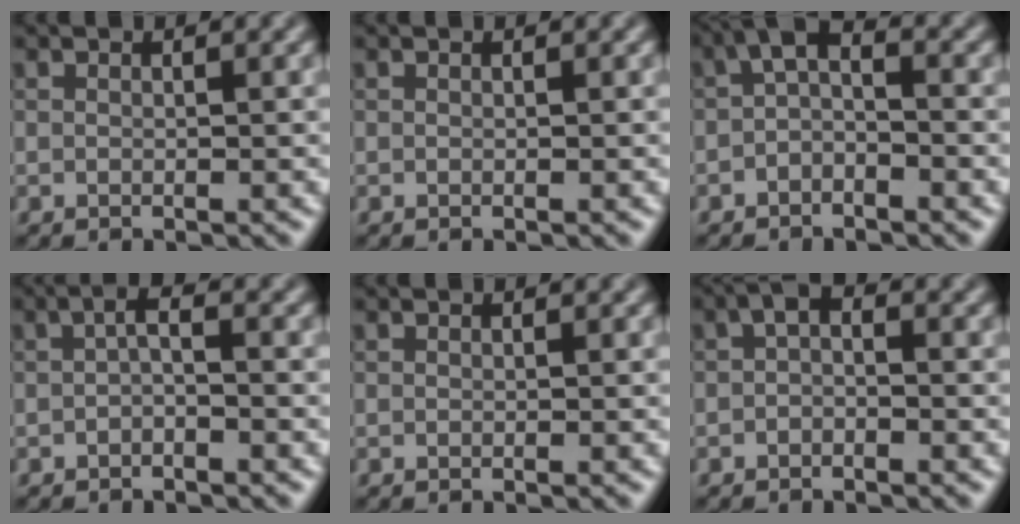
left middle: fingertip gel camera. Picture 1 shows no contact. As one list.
[{"total": 0.0}, {"total": 2.3, "force": [-0.6, 1.2, 1.9], "torque": [-0.036, 0.009, -0.019]}, {"total": 1.4, "force": [-0.6, 0.4, 1.2], "torque": [-0.025, 0.004, -0.015]}, {"total": 0.0}, {"total": 1.3, "force": [-0.5, 0.7, 1.0], "torque": [-0.019, 0.004, -0.013]}]